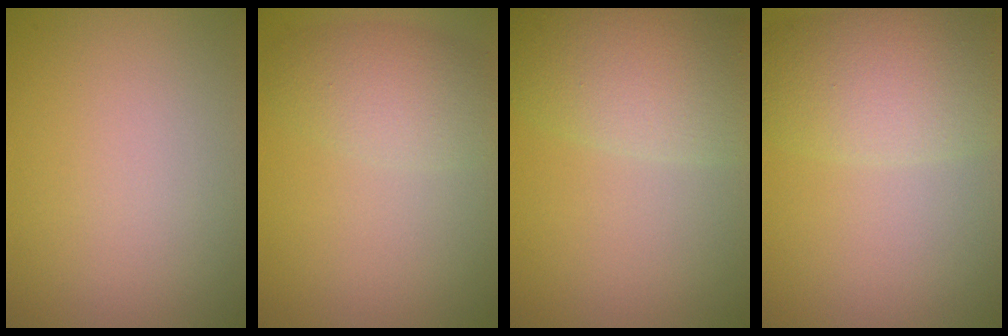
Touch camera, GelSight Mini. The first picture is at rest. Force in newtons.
{"total": 3.5, "press": 3.5, "slide": 0.1}
{"total": 7.1, "press": 7.0, "slide": 0.4}
{"total": 6.3, "press": 6.3, "slide": 0.4}